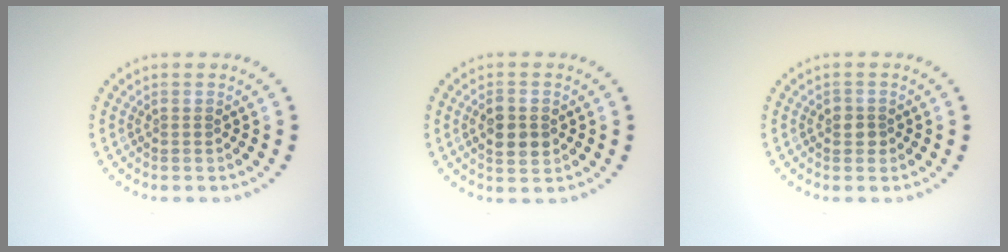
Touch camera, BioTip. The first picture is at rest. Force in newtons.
{"total": 3.0, "press": 3.0, "slide": 0.2}
{"total": 1.3, "press": 1.3, "slide": 0.4}